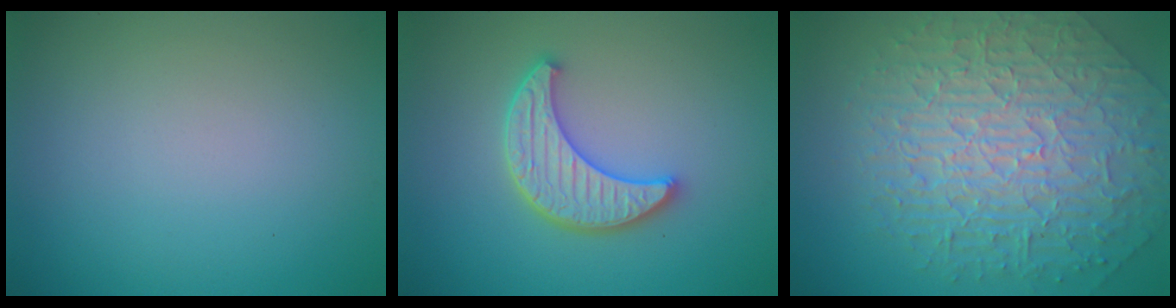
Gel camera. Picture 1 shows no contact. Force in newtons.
{"total": 4.5, "press": 4.0, "slide": 2.1}
{"total": 8.8, "press": 6.6, "slide": 5.8}